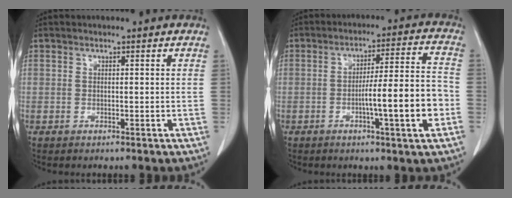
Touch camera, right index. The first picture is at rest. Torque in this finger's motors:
{"motor_torque": [1.65, -0.49, 0.82, 0.11]}